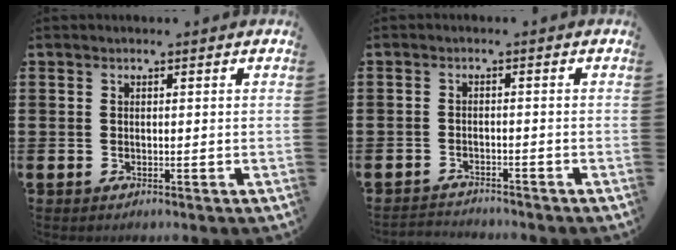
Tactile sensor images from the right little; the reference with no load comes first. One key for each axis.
{"total": 1.6, "fx": -1.6, "fy": 0.0, "fz": -0.2, "tx": -0.001, "ty": 0.003, "tz": -0.036}